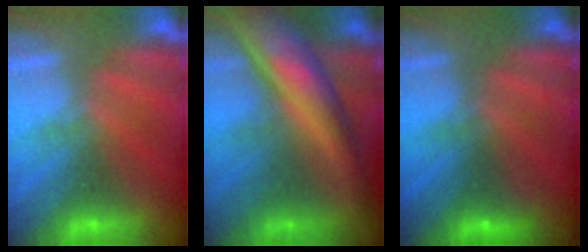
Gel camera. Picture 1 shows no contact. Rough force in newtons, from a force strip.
{"total": 9.0}
{"total": 1.7}